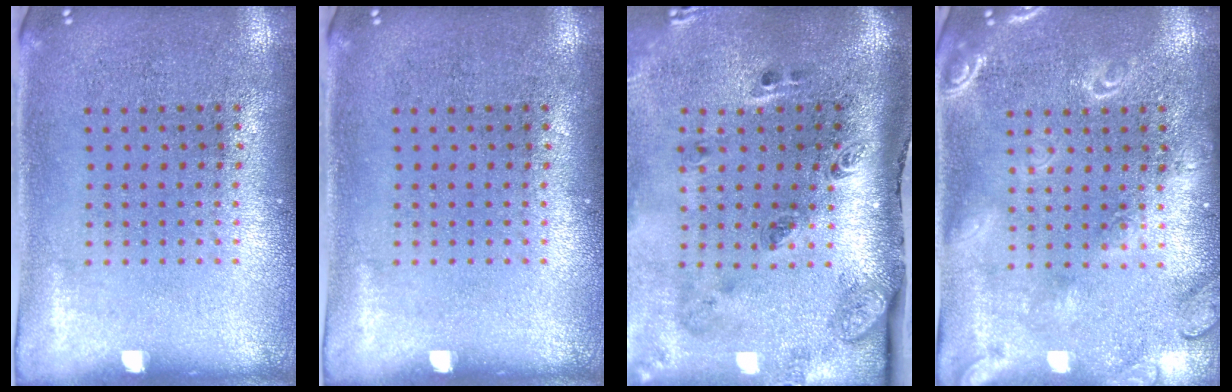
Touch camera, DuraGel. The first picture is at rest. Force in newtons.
{"total": 0.0}
{"total": 3.4, "press": 2.0, "slide": 2.7}
{"total": 1.8, "press": 1.8, "slide": 0.2}